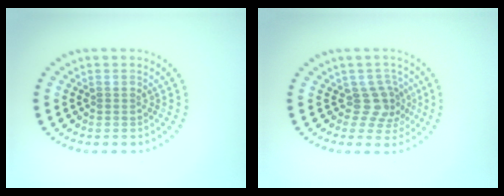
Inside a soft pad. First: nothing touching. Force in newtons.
{"total": 2.8, "press": 2.1, "slide": 1.8}